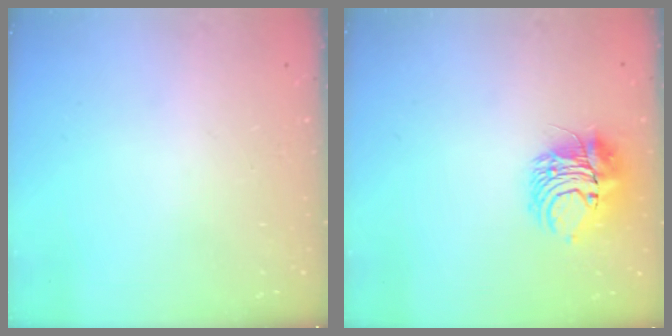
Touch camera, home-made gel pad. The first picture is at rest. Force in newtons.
{"total": 9.0, "press": 8.9, "slide": 1.3}